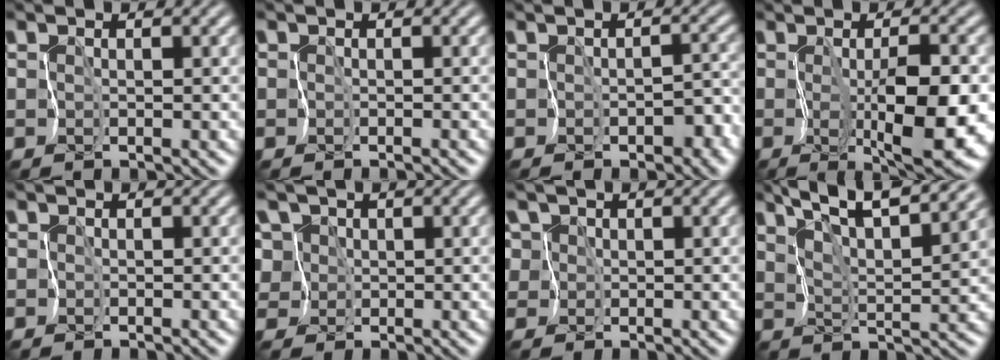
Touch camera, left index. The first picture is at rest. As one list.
[{"total": 0.6, "force": [-0.4, 0.3, -0.4], "torque": [0.015, -0.007, -0.009]}, {"total": 3.7, "force": [-2.4, 2.1, 1.9], "torque": [0.003, 0.013, -0.030]}, {"total": 8.2, "force": [-1.8, 2.3, 7.7], "torque": [-0.125, -0.011, -0.024]}, {"total": 0.6, "force": [0.1, 0.6, -0.2], "torque": [0.010, 0.000, 0.000]}, {"total": 7.1, "force": [2.8, 5.9, 2.8], "torque": [-0.061, 0.033, 0.016]}, {"total": 4.9, "force": [2.4, 3.9, 1.7], "torque": [-0.043, 0.024, 0.021]}, {"total": 9.5, "force": [8.0, 1.7, 4.9], "torque": [-0.081, 0.013, 0.094]}]